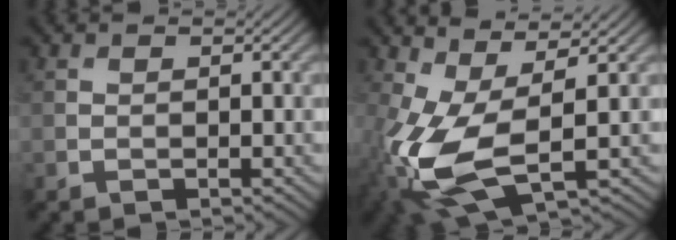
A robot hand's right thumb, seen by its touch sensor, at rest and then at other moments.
{"total": 10.2, "force": [-1.2, 4.5, 9.1], "torque": [-0.230, -0.010, -0.026]}